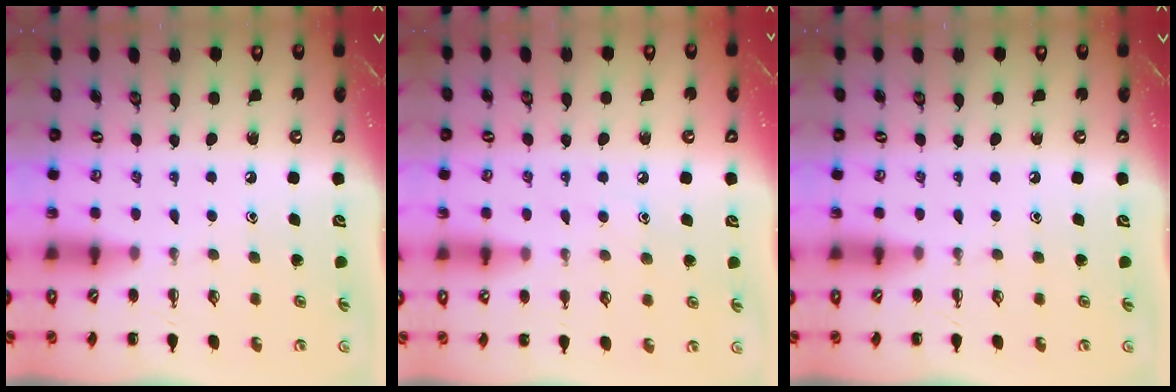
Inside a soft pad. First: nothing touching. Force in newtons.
{"total": 6.0, "press": 5.8, "slide": 1.6}
{"total": 0.0}